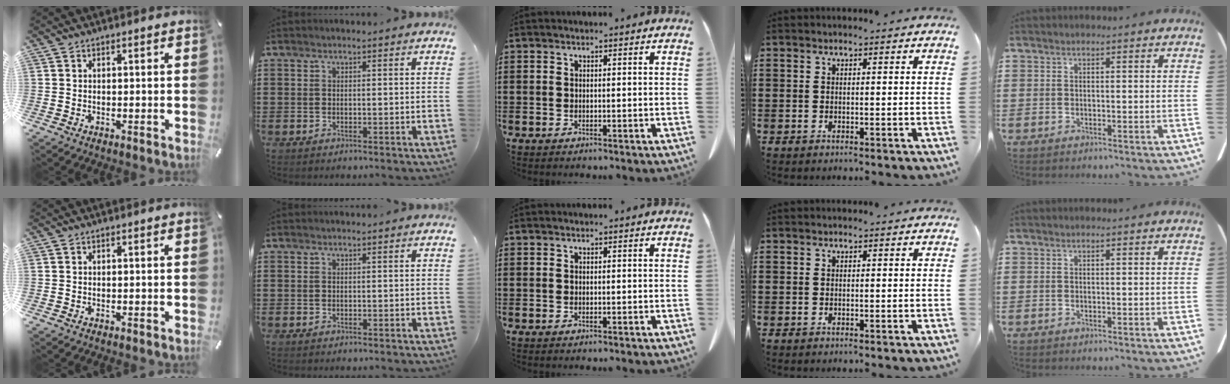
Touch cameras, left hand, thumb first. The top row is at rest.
{}